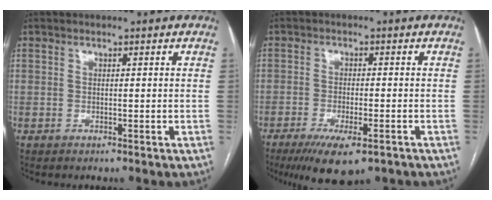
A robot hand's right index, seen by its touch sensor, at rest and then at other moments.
{"total": 8.9, "force": [-5.8, 2.4, 6.4], "torque": [-0.103, -0.018, -0.087]}